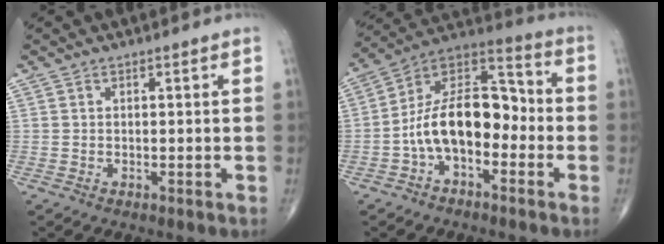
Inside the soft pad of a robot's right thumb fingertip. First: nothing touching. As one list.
[{"total": 15.5, "force": [-3.4, 8.9, 12.2], "torque": [-0.187, 0.061, -0.070]}]